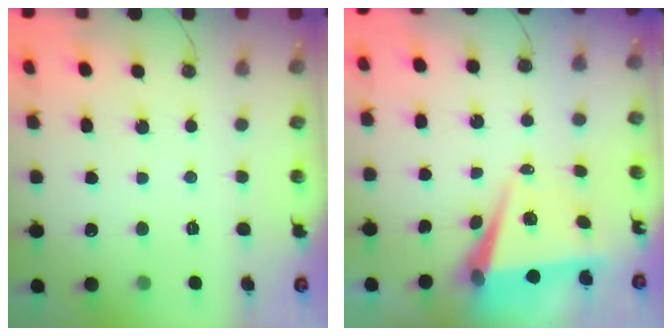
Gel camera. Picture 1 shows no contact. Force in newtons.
{"total": 6.4, "press": 4.7, "slide": 4.4}